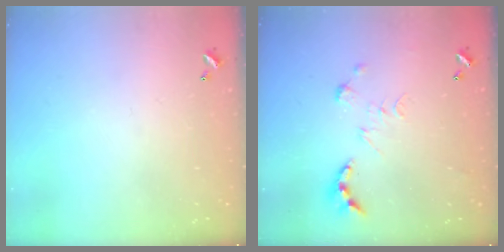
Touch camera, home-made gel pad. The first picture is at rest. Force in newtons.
{"total": 0.0}